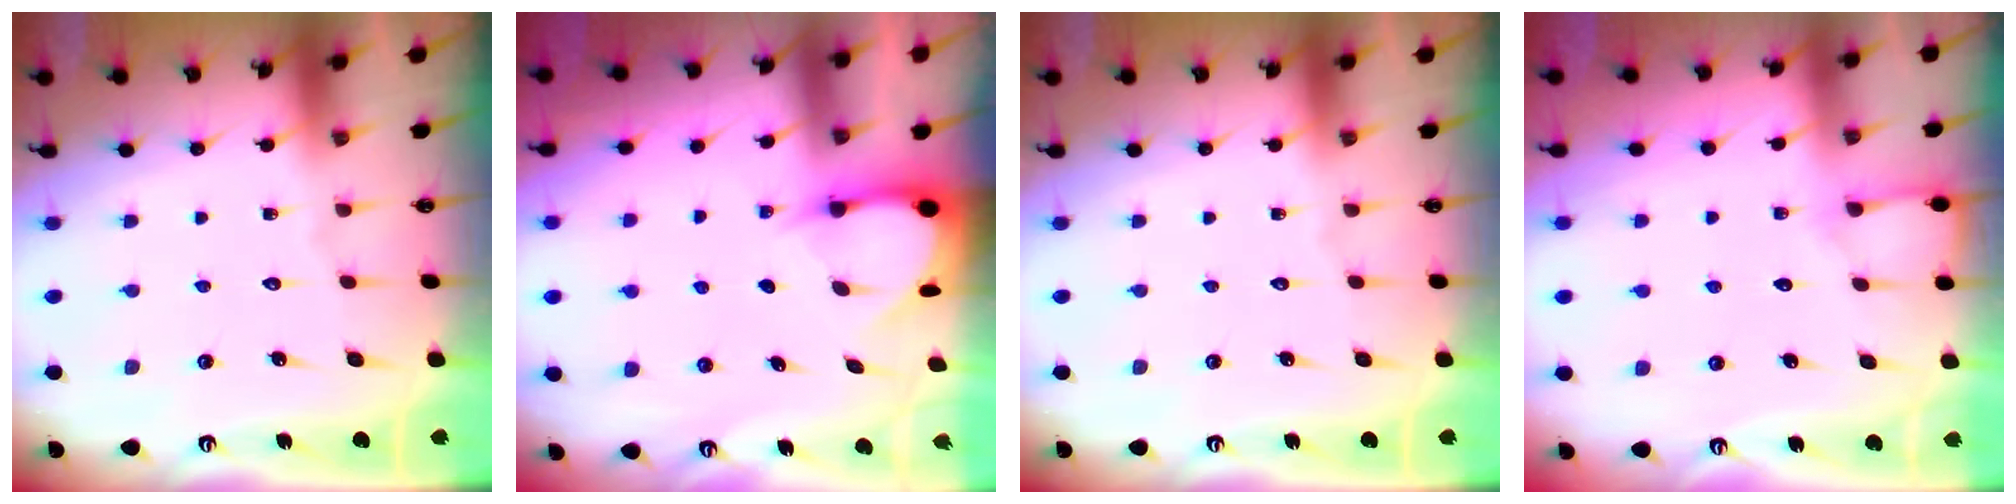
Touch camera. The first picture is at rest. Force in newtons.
{"total": 3.5, "press": 3.5, "slide": 0.3}
{"total": 0.0}
{"total": 5.6, "press": 5.6, "slide": 0.7}